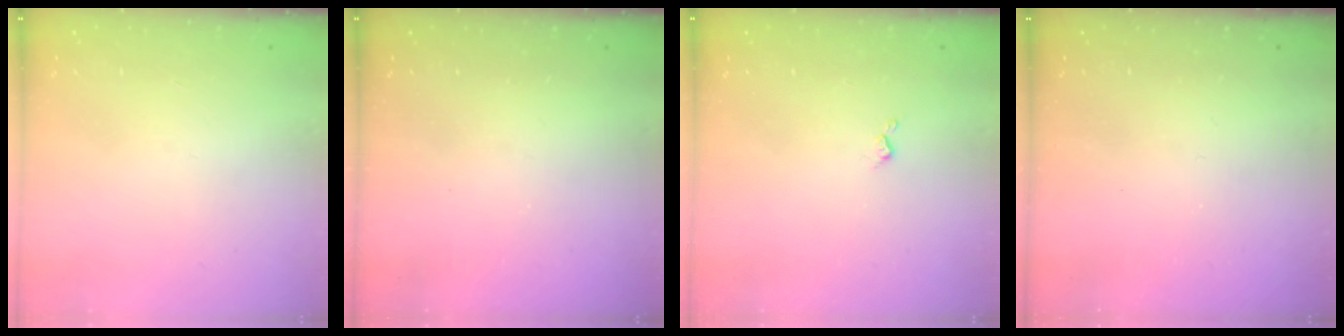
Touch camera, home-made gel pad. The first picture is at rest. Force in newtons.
{"total": 0.0}
{"total": 2.2, "press": 2.1, "slide": 0.5}
{"total": 0.0}